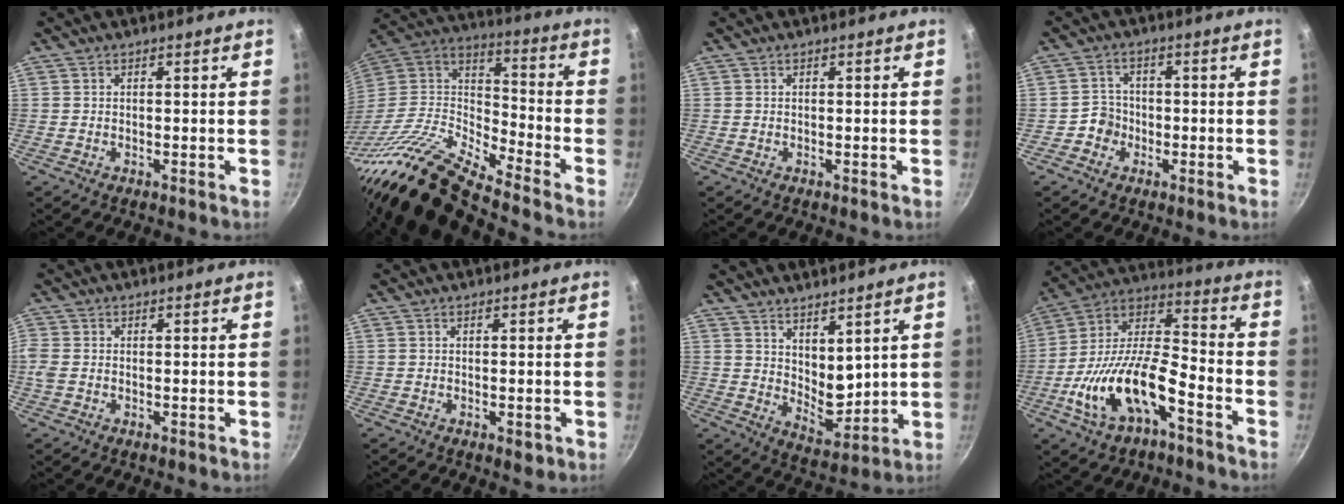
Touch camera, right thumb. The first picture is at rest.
{"total": 20.7, "force": [-16.7, 4.9, 11.2], "torque": [-0.167, 0.077, -0.335]}
{"total": 0.0}
{"total": 3.6, "force": [-1.4, 3.3, 0.6], "torque": [0.018, 0.018, -0.027]}
{"total": 2.2, "force": [-0.4, 1.6, 1.4], "torque": [-0.035, 0.001, -0.012]}
{"total": 1.8, "force": [-0.6, 0.8, 1.5], "torque": [-0.022, -0.003, -0.007]}
{"total": 7.8, "force": [4.7, 3.5, 5.1], "torque": [-0.064, -0.051, 0.088]}
{"total": 19.2, "force": [-8.1, 8.2, 15.3], "torque": [-0.277, 0.056, -0.159]}